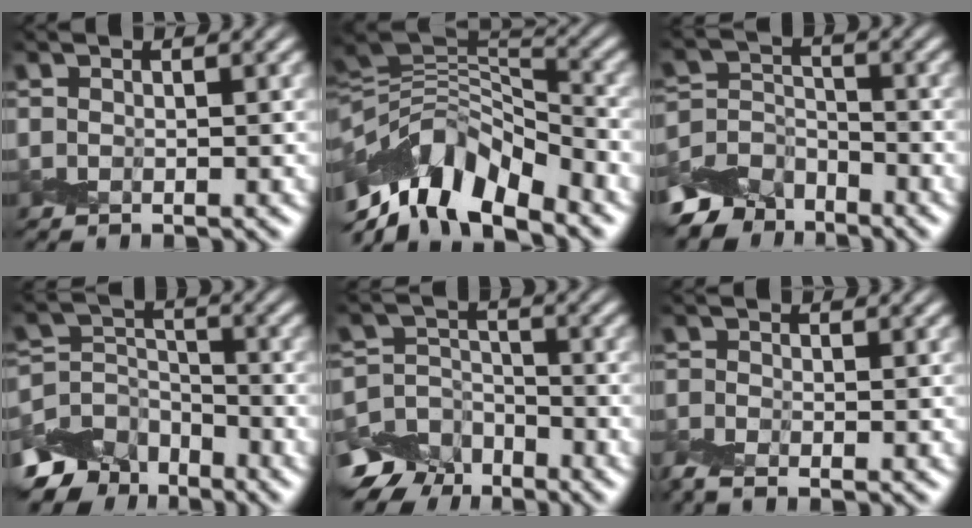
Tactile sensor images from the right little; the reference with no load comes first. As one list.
[{"total": 10.4, "force": [-6.5, 4.3, 6.9], "torque": [-0.106, 0.012, -0.129]}, {"total": 4.8, "force": [-4.1, 2.4, 0.5], "torque": [0.002, 0.002, -0.086]}, {"total": 5.2, "force": [-3.8, 3.2, 1.5], "torque": [-0.021, 0.002, -0.085]}, {"total": 7.6, "force": [-5.5, 5.0, 1.6], "torque": [-0.018, -0.019, -0.110]}, {"total": 2.6, "force": [-1.6, 1.2, 1.7], "torque": [-0.052, -0.003, -0.044]}]